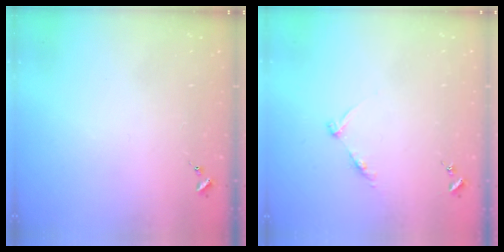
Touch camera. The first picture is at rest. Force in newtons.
{"total": 6.2, "press": 6.2, "slide": 0.7}